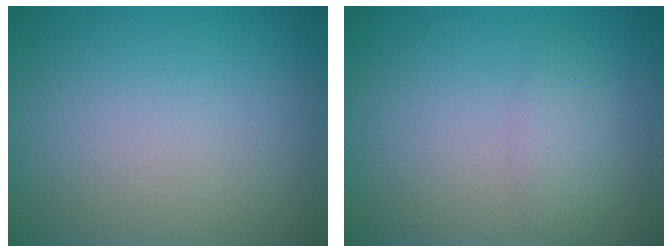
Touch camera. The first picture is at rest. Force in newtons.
{"total": 1.7, "press": 1.7, "slide": 0.1}